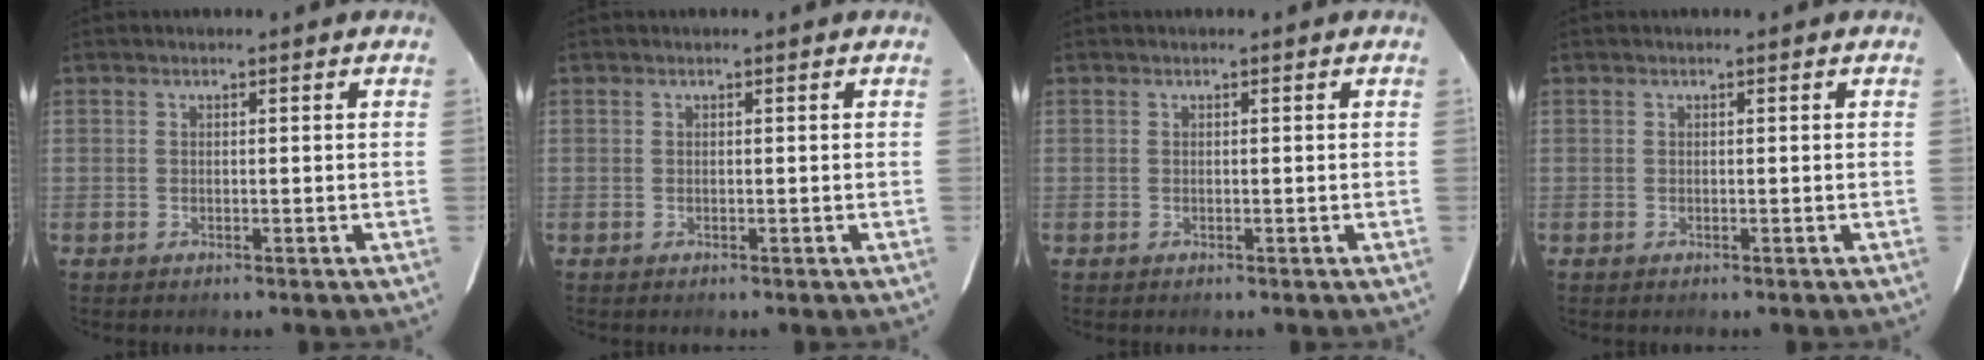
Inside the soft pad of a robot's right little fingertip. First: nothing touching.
{"total": 0.0}
{"total": 0.0}
{"total": 0.0}